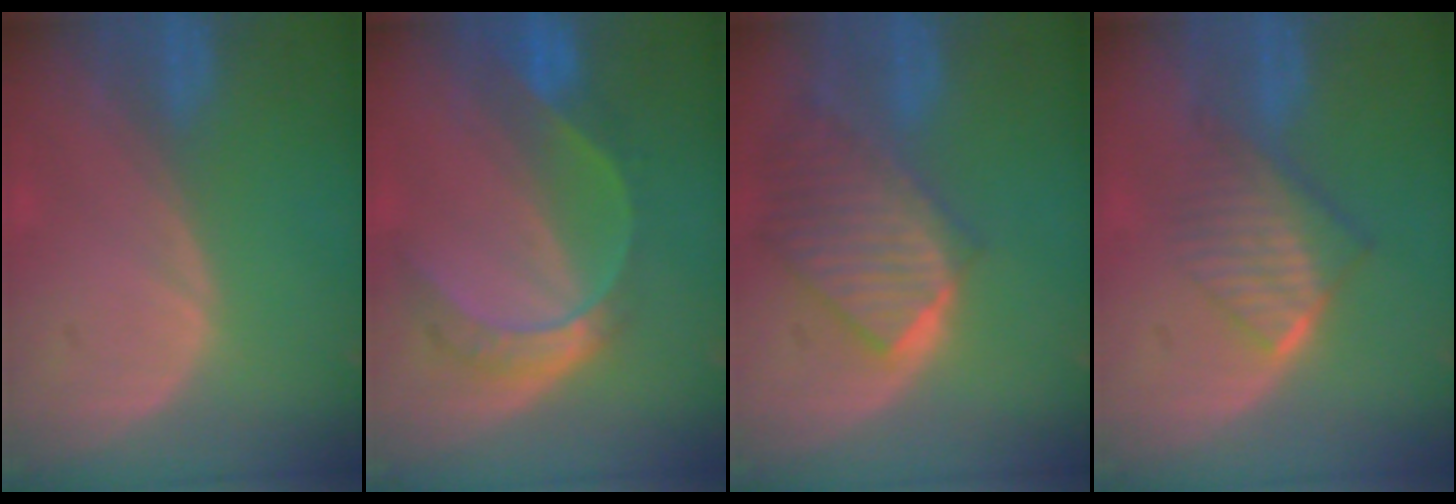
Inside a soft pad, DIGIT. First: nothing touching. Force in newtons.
{"total": 7.7, "press": 6.4, "slide": 4.3}
{"total": 10.0, "press": 8.8, "slide": 4.7}
{"total": 6.7, "press": 6.1, "slide": 2.9}